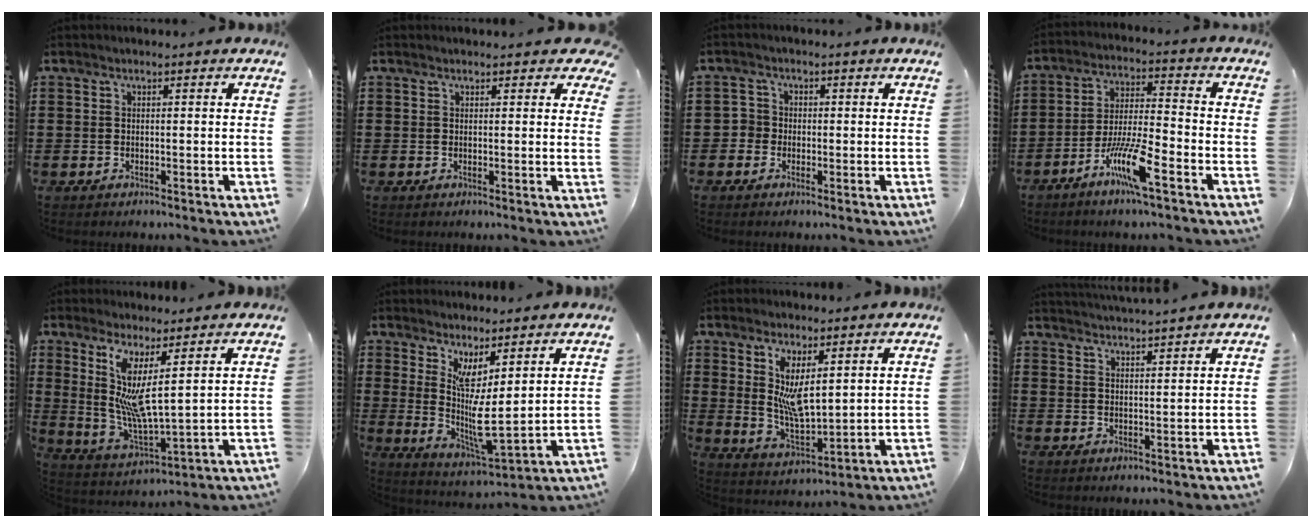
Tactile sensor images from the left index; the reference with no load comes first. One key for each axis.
{"total": 1.5, "fx": 1.1, "fy": 1.0, "fz": 0.3, "tx": -0.004, "ty": 0.005, "tz": 0.020}
{"total": 2.1, "fx": -0.6, "fy": 2.0, "fz": 0.1, "tx": -0.012, "ty": 0.005, "tz": -0.016}
{"total": 9.4, "fx": -5.9, "fy": 1.3, "fz": 7.2, "tx": -0.155, "ty": -0.001, "tz": -0.116}
{"total": 7.7, "fx": 3.9, "fy": 0.9, "fz": 6.5, "tx": -0.154, "ty": -0.040, "tz": 0.063}
{"total": 6.4, "fx": 2.4, "fy": 1.3, "fz": 5.8, "tx": -0.126, "ty": -0.037, "tz": 0.036}
{"total": 7.2, "fx": 2.8, "fy": 3.0, "fz": 6.0, "tx": -0.121, "ty": -0.010, "tz": 0.047}
{"total": 2.8, "fx": 2.7, "fy": -0.6, "fz": -0.2, "tx": -0.005, "ty": -0.014, "tz": 0.051}